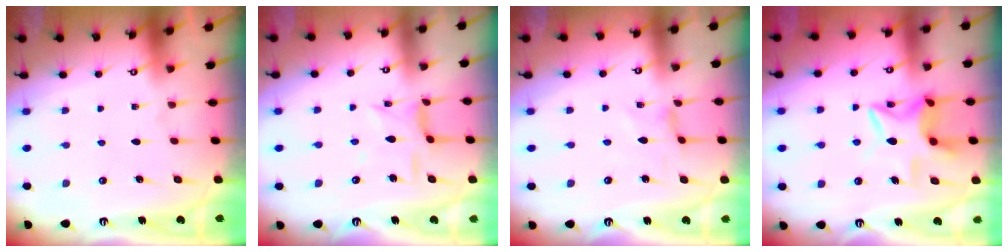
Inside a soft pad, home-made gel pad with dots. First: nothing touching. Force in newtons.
{"total": 6.1, "press": 6.1, "slide": 0.4}
{"total": 1.1, "press": 1.0, "slide": 0.4}
{"total": 10.2, "press": 10.2, "slide": 0.7}